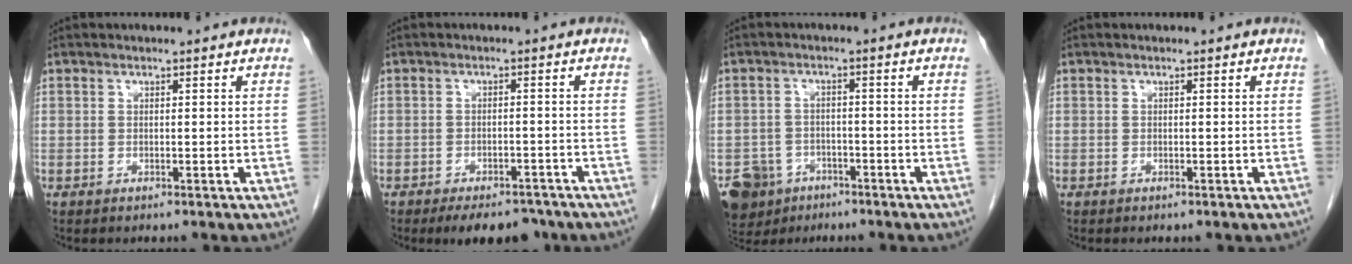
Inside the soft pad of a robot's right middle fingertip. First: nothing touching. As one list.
[{"total": 7.8, "force": [-6.2, 3.3, 3.3], "torque": [-0.036, 0.002, -0.086]}, {"total": 7.1, "force": [-4.6, 5.2, 1.4], "torque": [-0.033, 0.003, -0.074]}, {"total": 0.6, "force": [-0.5, 0.2, 0.3], "torque": [-0.006, -0.001, -0.006]}]